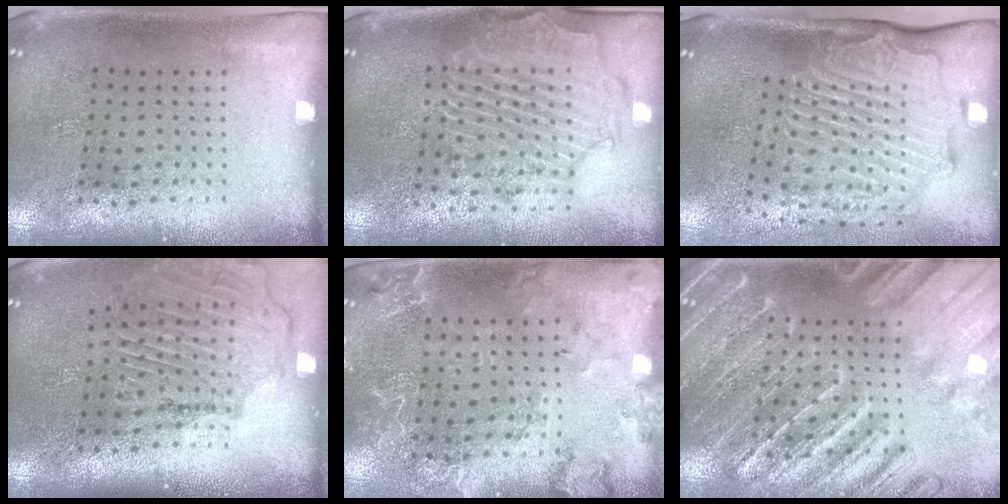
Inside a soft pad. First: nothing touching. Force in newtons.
{"total": 2.3, "press": 2.2, "slide": 0.9}
{"total": 3.0, "press": 2.3, "slide": 2.0}
{"total": 1.7, "press": 1.7, "slide": 0.3}
{"total": 2.2, "press": 2.1, "slide": 0.5}
{"total": 3.8, "press": 3.8, "slide": 0.4}